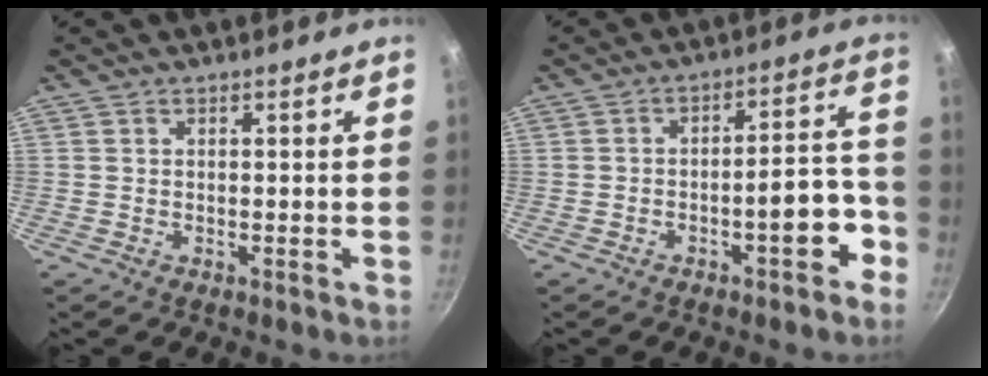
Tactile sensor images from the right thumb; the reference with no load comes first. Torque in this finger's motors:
{"motor_torque": [1.38, 1.17, 1.30, -0.16, 0.26]}